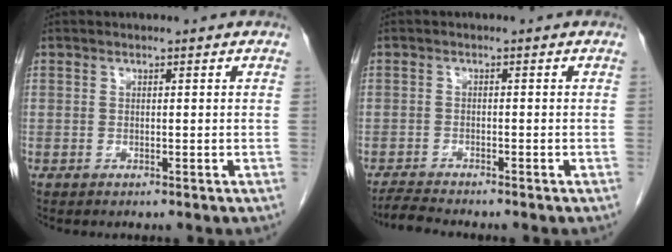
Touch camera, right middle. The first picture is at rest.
{"total": 3.0, "force": [-2.9, -0.5, 0.7], "torque": [-0.022, -0.018, -0.052]}